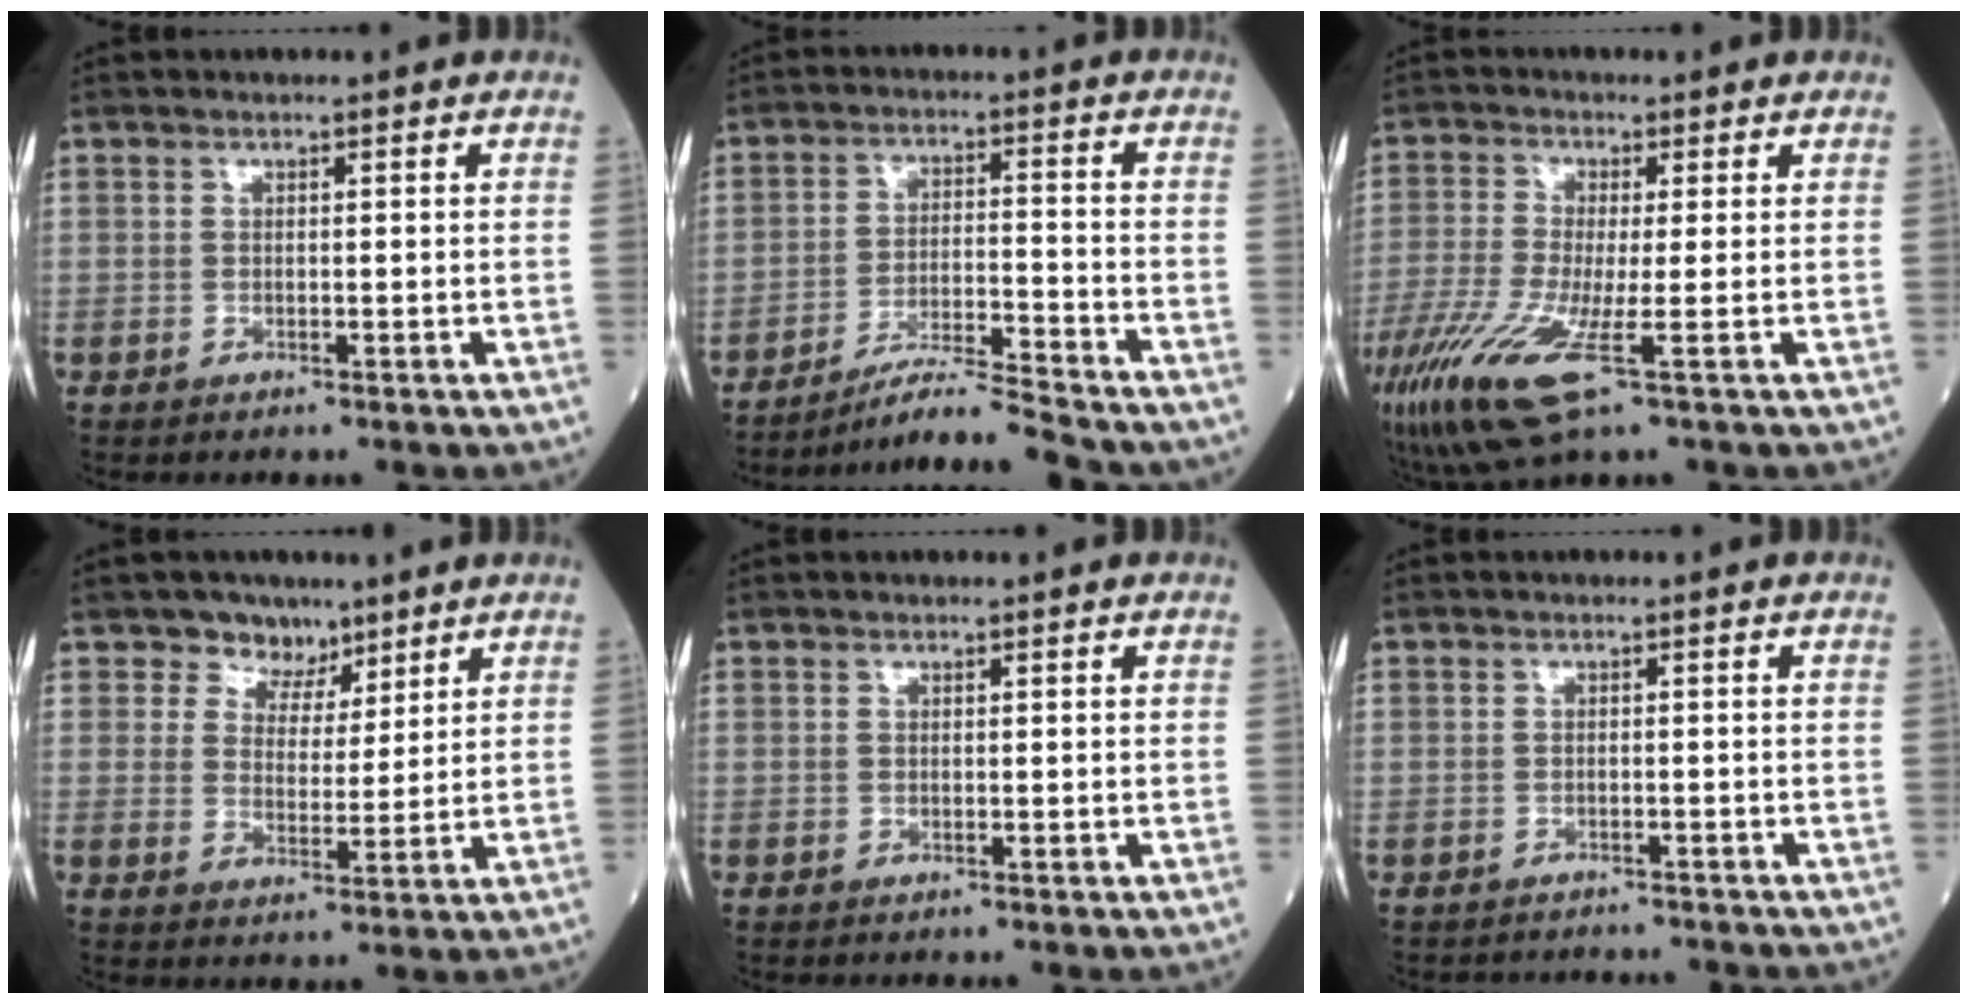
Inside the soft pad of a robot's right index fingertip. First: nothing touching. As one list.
[{"total": 9.1, "force": [-8.5, -1.0, 3.1], "torque": [-0.051, -0.010, -0.146]}, {"total": 12.6, "force": [-5.5, 2.1, 11.1], "torque": [-0.245, -0.034, -0.098]}, {"total": 5.3, "force": [3.9, 3.6, 0.3], "torque": [-0.001, 0.000, 0.066]}, {"total": 0.0}, {"total": 4.0, "force": [-3.8, 1.2, -0.4], "torque": [0.008, 0.002, -0.050]}]